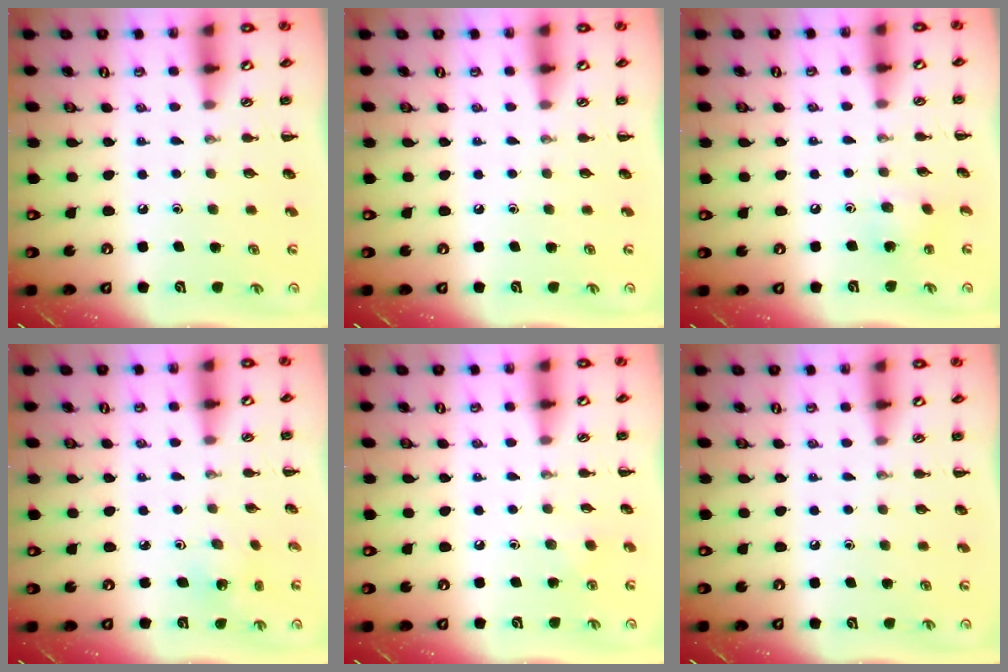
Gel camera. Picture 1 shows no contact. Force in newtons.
{"total": 0.0}
{"total": 4.2, "press": 4.0, "slide": 1.1}
{"total": 2.3, "press": 2.2, "slide": 0.8}
{"total": 1.7, "press": 1.6, "slide": 0.6}
{"total": 0.0}